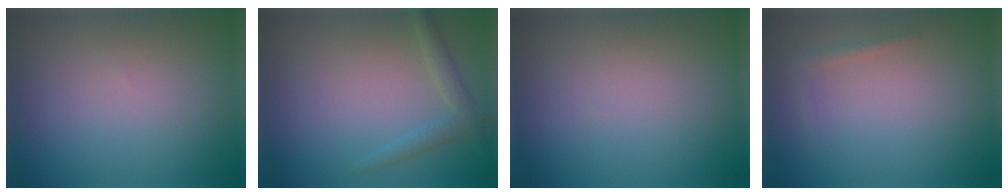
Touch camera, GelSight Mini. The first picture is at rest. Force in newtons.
{"total": 1.8, "press": 1.7, "slide": 0.1}
{"total": 0.0}
{"total": 0.9, "press": 0.9, "slide": 0.1}